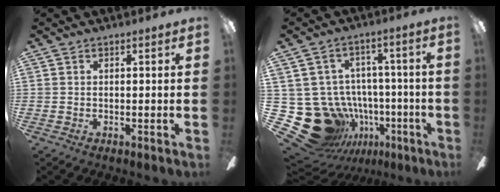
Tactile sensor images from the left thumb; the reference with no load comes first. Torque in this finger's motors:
{"motor_torque": [-0.44, 0.66, -0.08, 0.11, 0.01]}